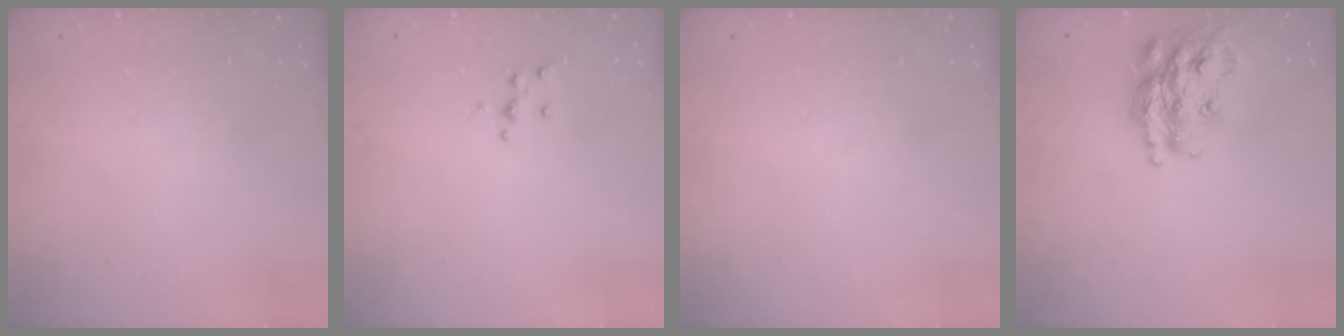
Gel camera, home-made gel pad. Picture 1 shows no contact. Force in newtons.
{"total": 4.5, "press": 4.5, "slide": 0.5}
{"total": 0.0}
{"total": 19.2, "press": 19.2, "slide": 1.3}